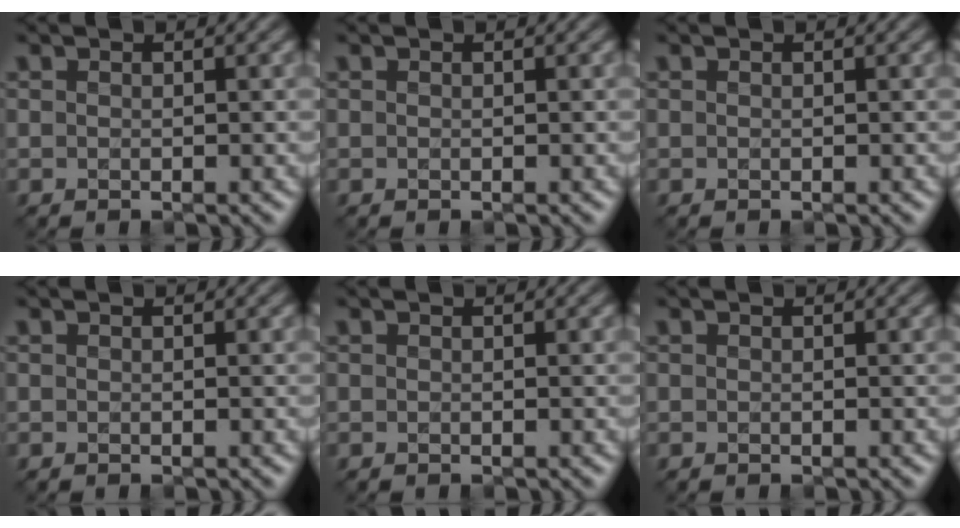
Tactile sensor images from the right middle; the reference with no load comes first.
{"total": 0.0}
{"total": 0.0}
{"total": 0.0}
{"total": 0.0}
{"total": 0.0}